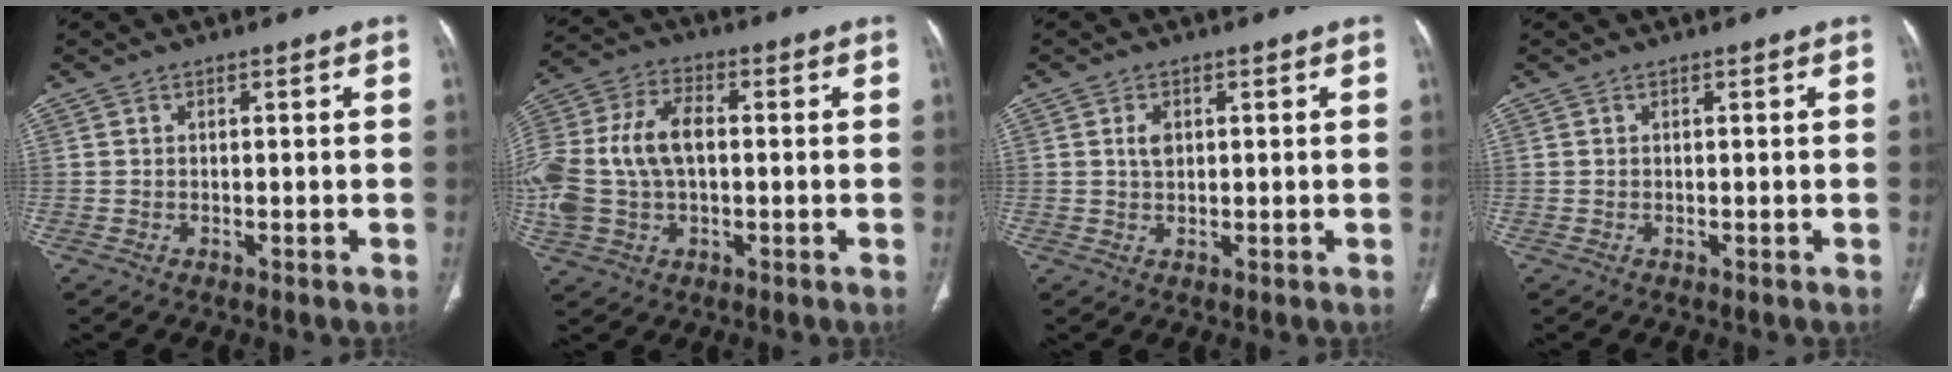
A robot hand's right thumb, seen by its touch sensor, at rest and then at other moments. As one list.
[{"total": 17.8, "force": [0.0, 11.6, 13.4], "torque": [-0.312, 0.024, 0.001]}, {"total": 2.4, "force": [0.6, 1.6, 1.7], "torque": [-0.028, 0.000, 0.012]}, {"total": 0.0}]